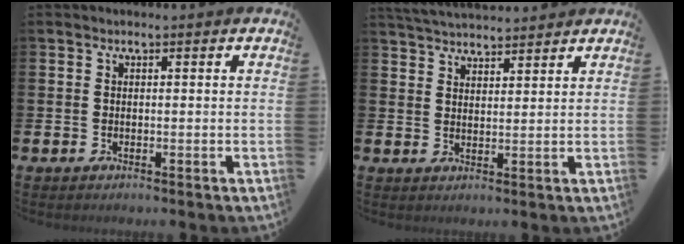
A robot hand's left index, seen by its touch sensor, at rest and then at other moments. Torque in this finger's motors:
{"motor_torque": [0.20, -0.82, 0.53, 0.21]}